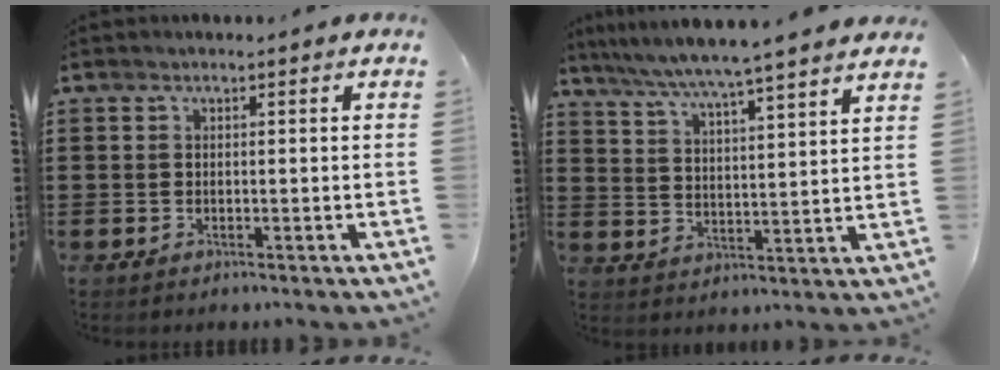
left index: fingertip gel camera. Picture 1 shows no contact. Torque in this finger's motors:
{"motor_torque": [2.14, 0.00, 0.57, 0.21]}